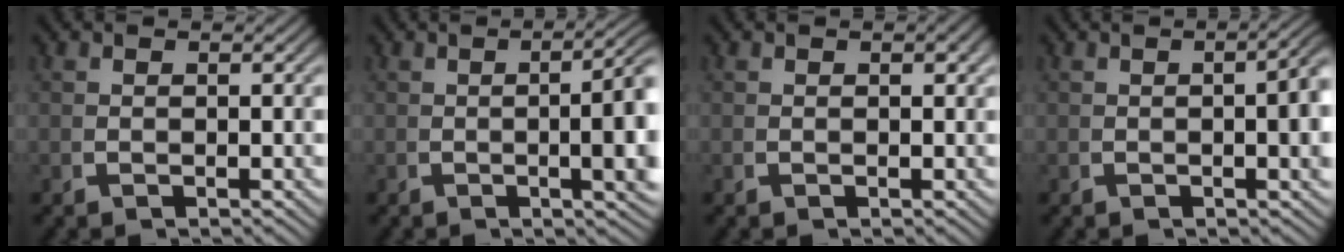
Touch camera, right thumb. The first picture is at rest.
{"total": 7.0, "force": [0.2, 2.5, 6.5], "torque": [-0.081, 0.002, -0.001]}
{"total": 0.6, "force": [0.1, 0.2, 0.5], "torque": [-0.004, -0.002, 0.002]}
{"total": 4.5, "force": [0.0, 1.5, 4.2], "torque": [-0.043, 0.000, 0.001]}